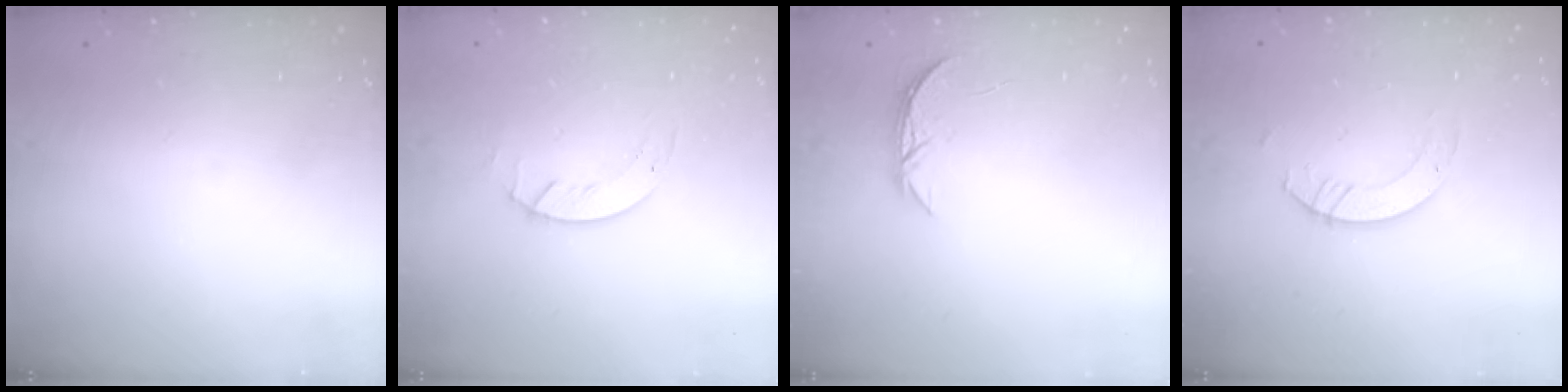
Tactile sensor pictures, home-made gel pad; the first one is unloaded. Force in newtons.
{"total": 2.0, "press": 2.0, "slide": 0.2}
{"total": 4.2, "press": 4.2, "slide": 0.5}
{"total": 4.0, "press": 4.0, "slide": 0.3}